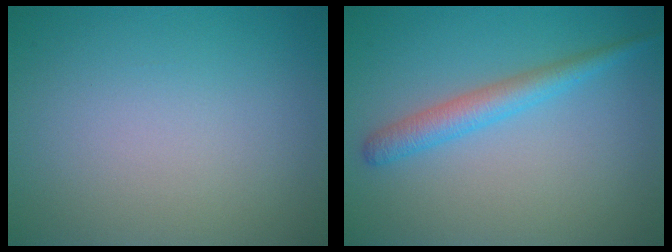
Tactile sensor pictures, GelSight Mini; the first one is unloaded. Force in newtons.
{"total": 2.8, "press": 2.8, "slide": 0.1}